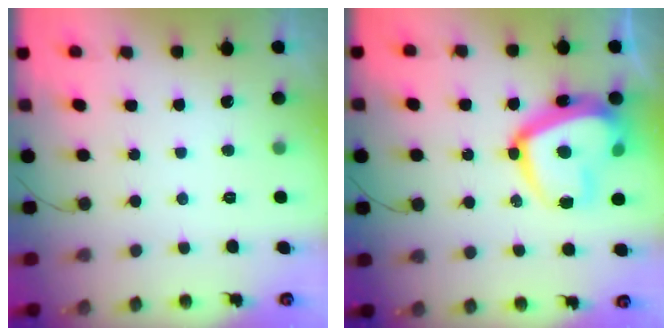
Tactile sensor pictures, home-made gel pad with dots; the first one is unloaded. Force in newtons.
{"total": 20.6, "press": 20.5, "slide": 2.0}